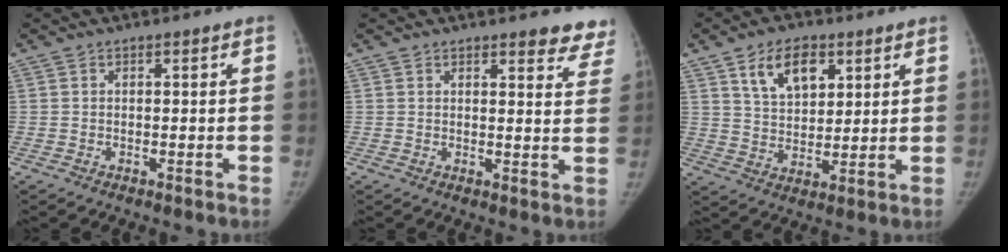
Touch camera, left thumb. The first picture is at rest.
{"total": 7.5, "force": [6.5, 2.4, 2.8], "torque": [0.007, -0.034, 0.053]}
{"total": 10.2, "force": [5.1, 6.0, 6.4], "torque": [-0.082, -0.024, 0.093]}